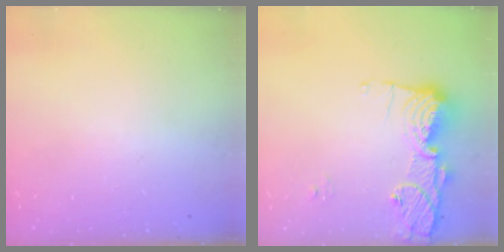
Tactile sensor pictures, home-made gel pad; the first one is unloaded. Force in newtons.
{"total": 14.2, "press": 14.2, "slide": 1.5}